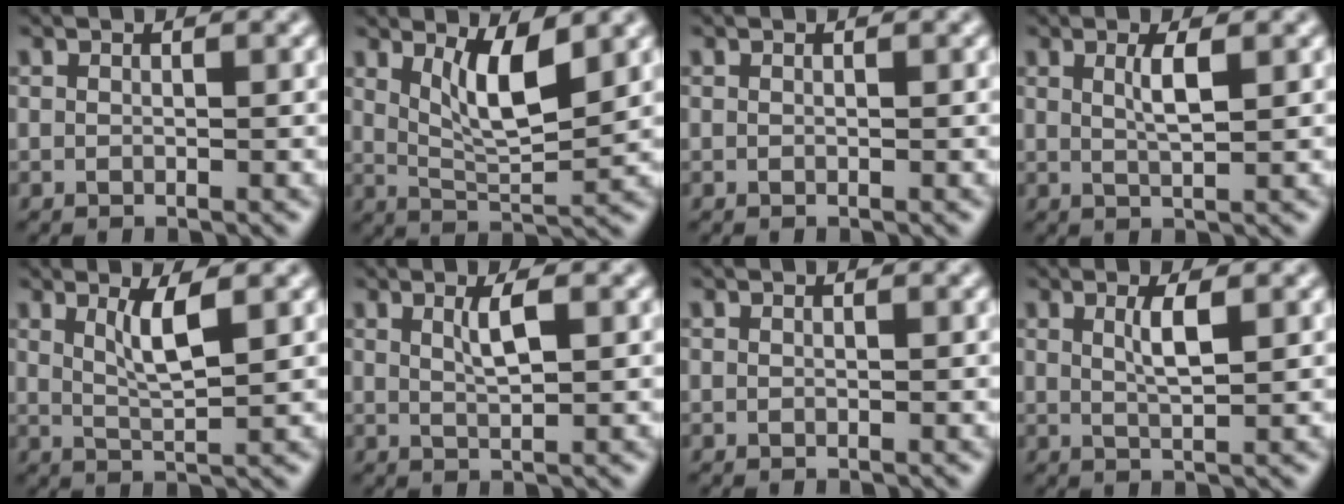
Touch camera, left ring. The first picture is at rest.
{"total": 4.9, "force": [2.1, 1.4, 4.2], "torque": [-0.078, -0.012, 0.044]}
{"total": 0.0}
{"total": 2.2, "force": [0.7, 0.4, 2.0], "torque": [-0.037, -0.001, 0.011]}
{"total": 3.1, "force": [1.3, 0.6, 2.7], "torque": [-0.049, -0.006, 0.027]}
{"total": 2.2, "force": [0.9, 0.5, 2.0], "torque": [-0.034, -0.001, 0.015]}
{"total": 0.0}
{"total": 2.4, "force": [0.8, 0.5, 2.2], "torque": [-0.040, -0.002, 0.014]}